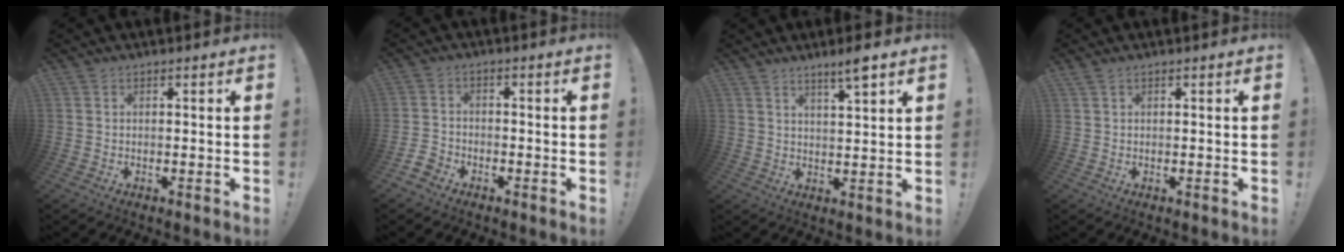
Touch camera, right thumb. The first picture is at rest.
{"total": 4.3, "force": [-3.2, 2.5, 1.3], "torque": [-0.041, 0.012, -0.062]}
{"total": 5.3, "force": [3.8, 0.4, 3.7], "torque": [-0.055, -0.025, 0.059]}
{"total": 0.8, "force": [0.5, 0.0, 0.6], "torque": [-0.015, 0.001, 0.011]}